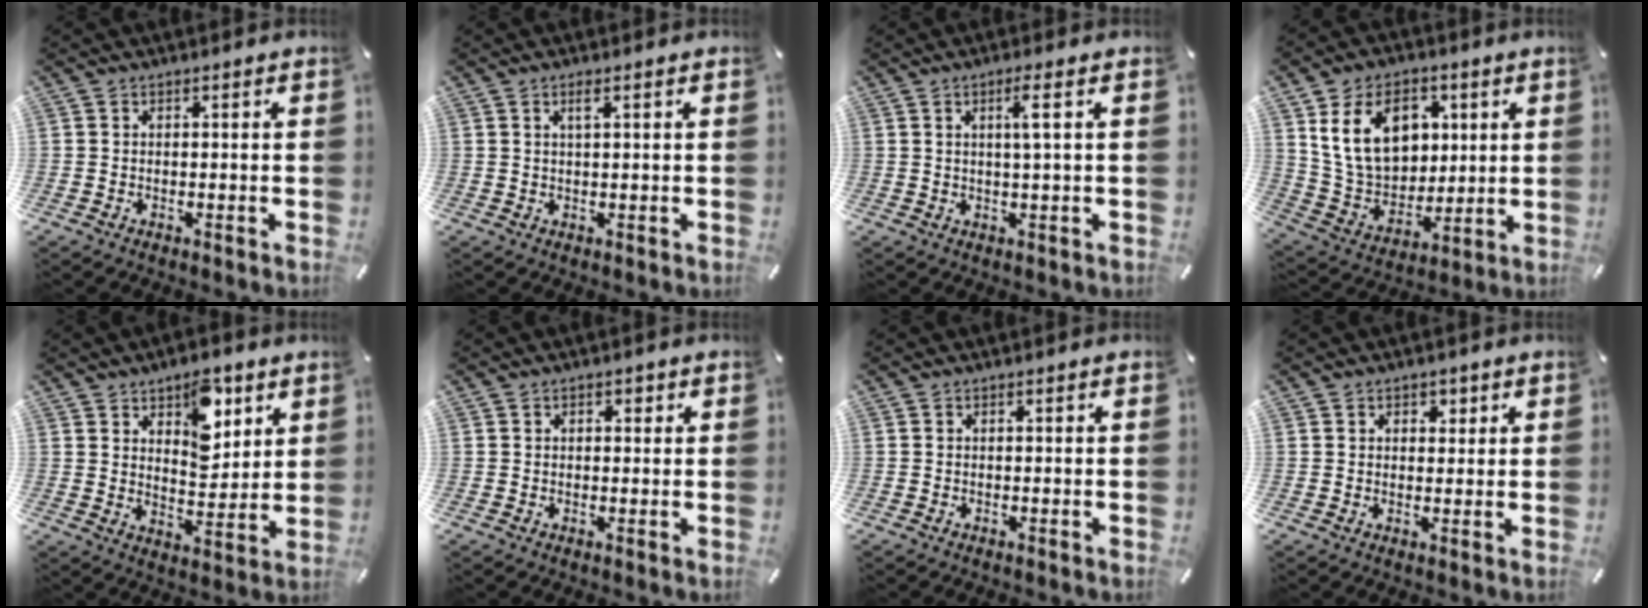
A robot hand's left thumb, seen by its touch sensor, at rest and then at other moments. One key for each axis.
{"total": 2.1, "fx": 0.9, "fy": 0.4, "fz": 1.8, "tx": -0.039, "ty": 0.003, "tz": 0.014}
{"total": 4.1, "fx": 1.1, "fy": 0.1, "fz": 4.0, "tx": -0.071, "ty": -0.005, "tz": 0.014}
{"total": 16.2, "fx": 5.6, "fy": 12.4, "fz": 8.9, "tx": -0.164, "ty": -0.004, "tz": 0.109}
{"total": 11.2, "fx": 5.8, "fy": 6.8, "fz": 6.7, "tx": -0.084, "ty": -0.020, "tz": 0.100}
{"total": 1.5, "fx": 0.5, "fy": 1.2, "fz": 0.8, "tx": -0.010, "ty": 0.005, "tz": 0.004}
{"total": 0.0}
{"total": 1.9, "fx": 0.9, "fy": 1.6, "fz": 0.6, "tx": 0.002, "ty": -0.001, "tz": 0.010}